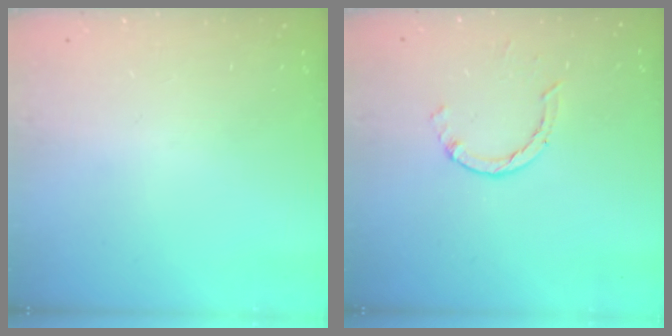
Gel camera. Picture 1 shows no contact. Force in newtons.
{"total": 1.4, "press": 1.4, "slide": 0.2}